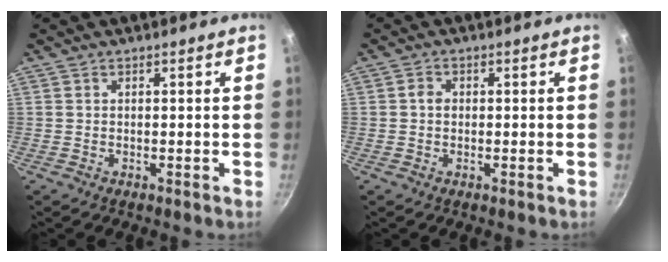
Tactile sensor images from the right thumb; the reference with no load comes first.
{"total": 1.6, "force": [0.0, 1.4, 0.9], "torque": [-0.014, 0.008, -0.002]}